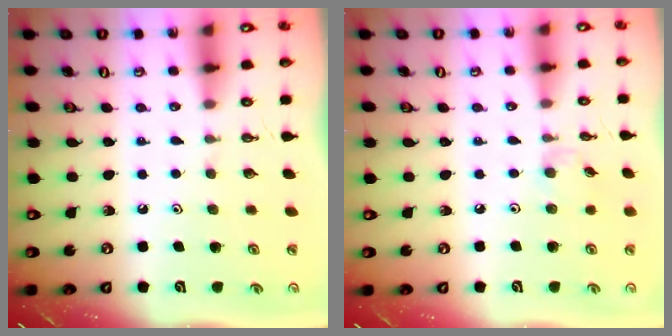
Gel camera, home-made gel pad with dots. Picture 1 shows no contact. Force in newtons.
{"total": 2.4, "press": 2.4, "slide": 0.5}